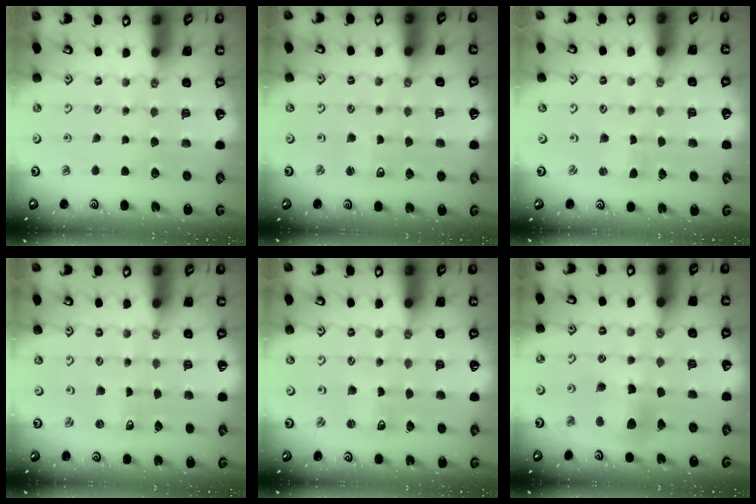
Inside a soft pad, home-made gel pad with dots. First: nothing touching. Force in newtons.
{"total": 3.2, "press": 3.2, "slide": 0.6}
{"total": 1.1, "press": 1.1, "slide": 0.1}
{"total": 0.0}
{"total": 1.0, "press": 1.0, "slide": 0.2}
{"total": 10.5, "press": 10.4, "slide": 1.4}